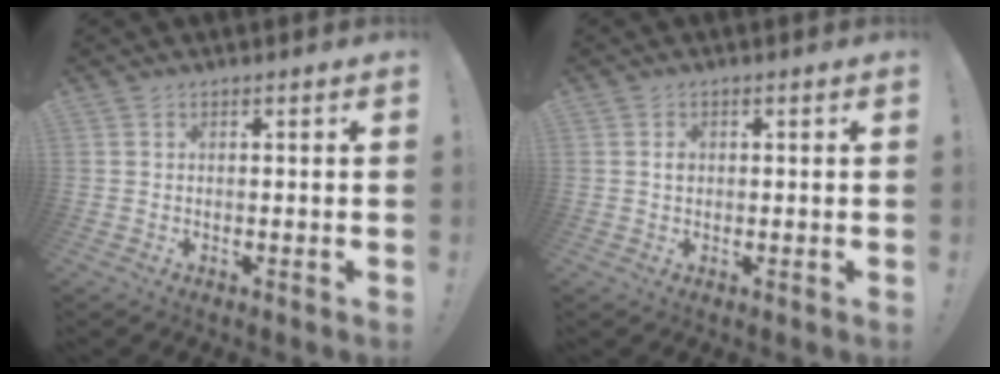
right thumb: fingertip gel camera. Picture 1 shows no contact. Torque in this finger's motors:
{"motor_torque": [0.27, 0.48, 0.10, -0.18, 0.00]}